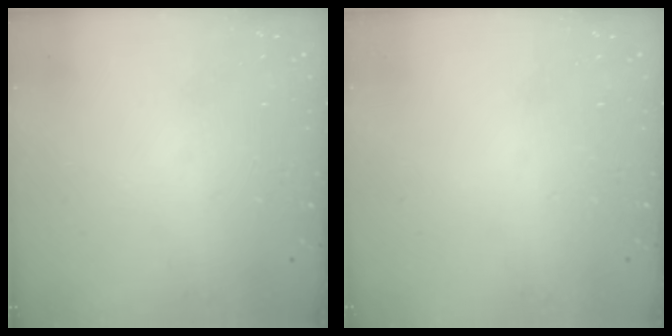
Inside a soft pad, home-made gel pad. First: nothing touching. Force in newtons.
{"total": 0.0}